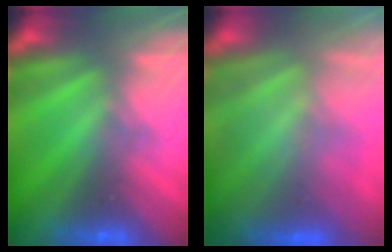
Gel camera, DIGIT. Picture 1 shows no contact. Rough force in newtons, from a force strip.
{"total": 10.5}